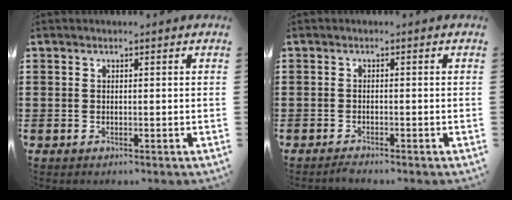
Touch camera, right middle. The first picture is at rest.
{"total": 0.9, "force": [-0.8, 0.0, 0.2], "torque": [-0.007, -0.002, -0.016]}